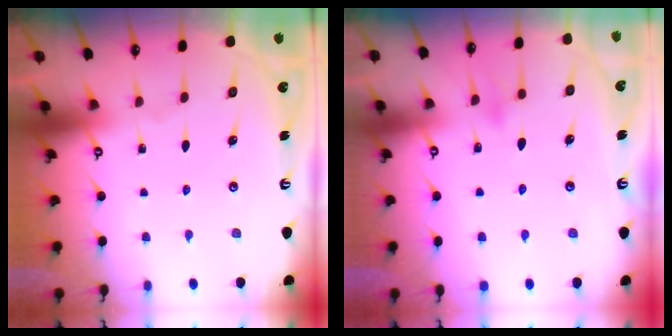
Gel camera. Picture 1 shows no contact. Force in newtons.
{"total": 6.9, "press": 6.9, "slide": 0.7}